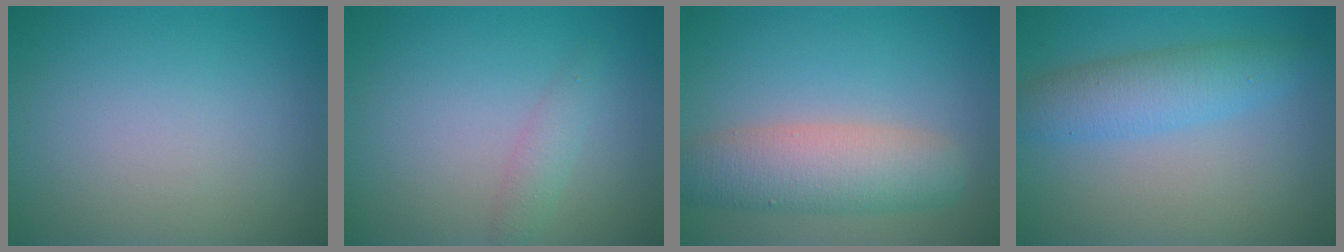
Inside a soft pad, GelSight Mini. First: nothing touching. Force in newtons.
{"total": 1.4, "press": 1.4, "slide": 0.1}
{"total": 5.6, "press": 5.6, "slide": 0.3}
{"total": 4.0, "press": 4.0, "slide": 0.1}